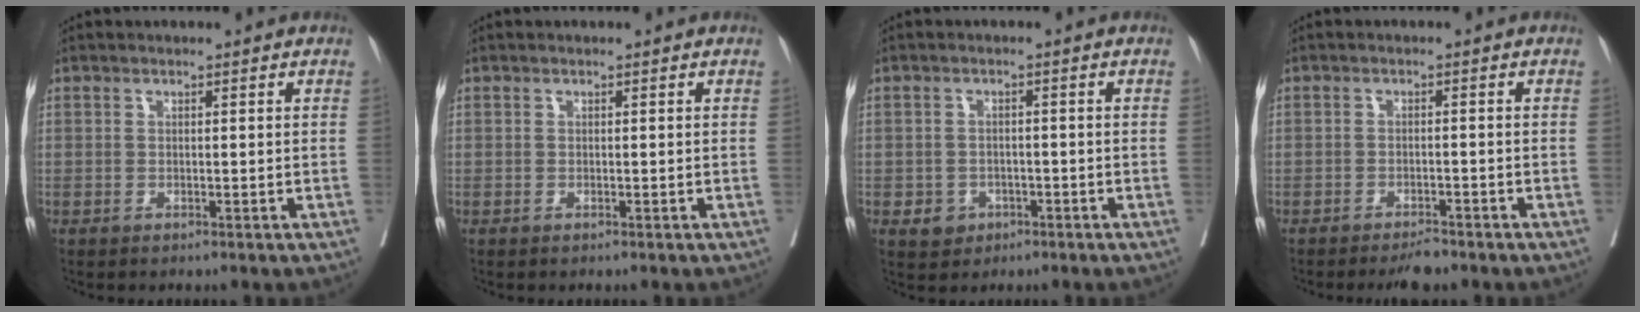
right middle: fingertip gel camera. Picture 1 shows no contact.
{"total": 0.0}
{"total": 3.1, "force": [-1.4, 2.7, 0.8], "torque": [-0.007, 0.008, -0.013]}
{"total": 2.5, "force": [-2.2, 0.4, 1.1], "torque": [-0.021, -0.005, -0.034]}